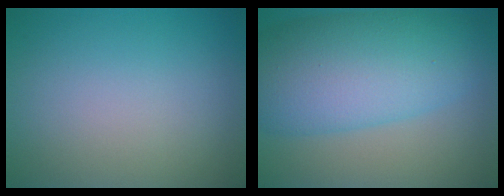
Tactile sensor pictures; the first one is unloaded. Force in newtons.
{"total": 10.4, "press": 10.4, "slide": 0.4}